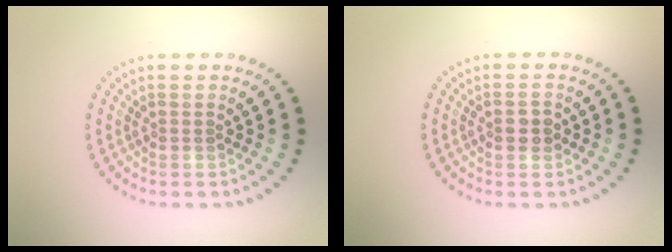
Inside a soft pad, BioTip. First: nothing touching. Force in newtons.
{"total": 1.5, "press": 1.5, "slide": 0.2}